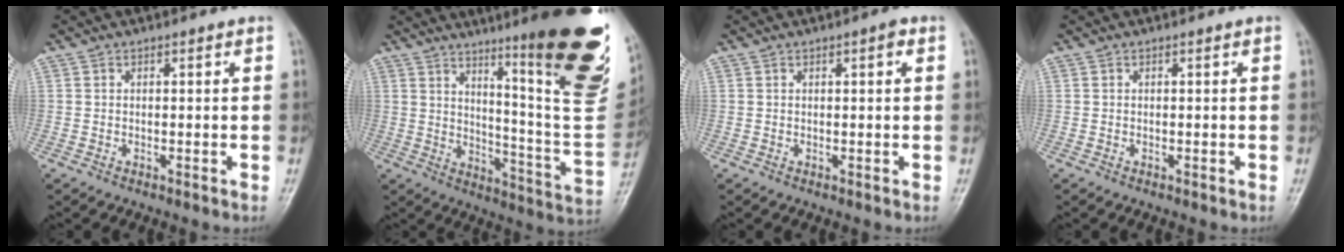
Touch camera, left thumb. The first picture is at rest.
{"total": 25.8, "force": [14.4, 3.7, 21.1], "torque": [-0.249, -0.079, 0.212]}
{"total": 1.6, "force": [0.6, 0.4, 1.3], "torque": [-0.018, 0.001, 0.007]}
{"total": 0.0}